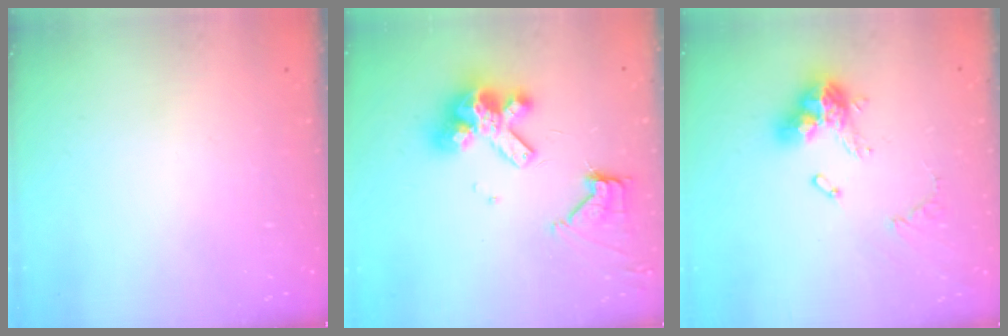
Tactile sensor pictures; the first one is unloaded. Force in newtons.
{"total": 13.2, "press": 13.1, "slide": 1.7}
{"total": 13.4, "press": 13.3, "slide": 1.4}